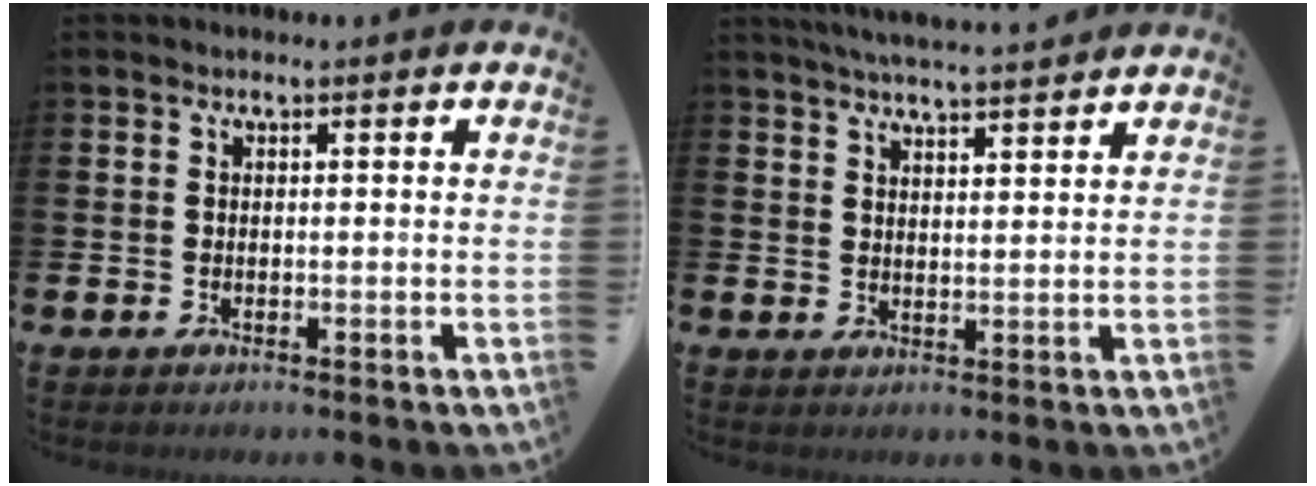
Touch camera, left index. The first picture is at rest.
{"total": 4.5, "force": [4.5, -0.3, 0.7], "torque": [-0.024, -0.020, 0.080]}